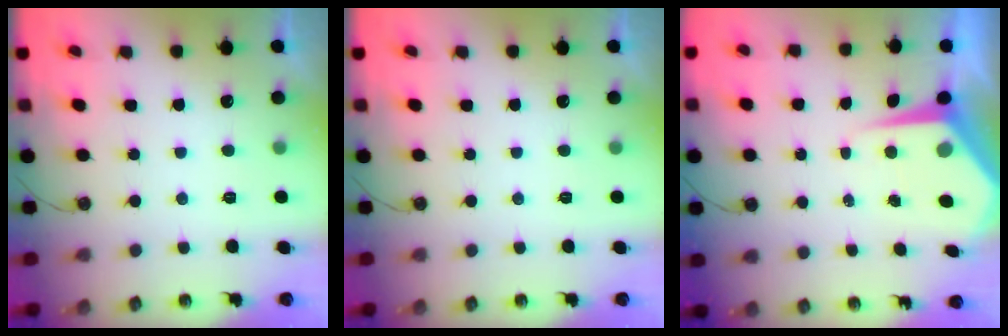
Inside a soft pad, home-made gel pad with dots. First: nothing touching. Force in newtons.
{"total": 0.0}
{"total": 7.3, "press": 7.3, "slide": 0.6}